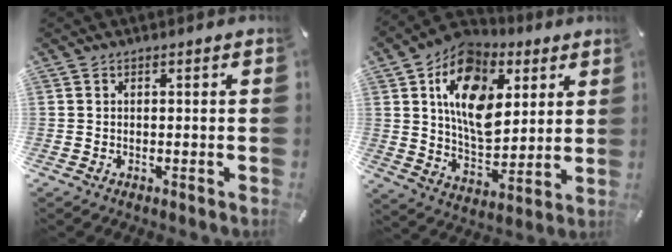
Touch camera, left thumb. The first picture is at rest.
{"total": 17.0, "force": [6.6, 11.6, 10.5], "torque": [-0.184, -0.024, 0.122]}